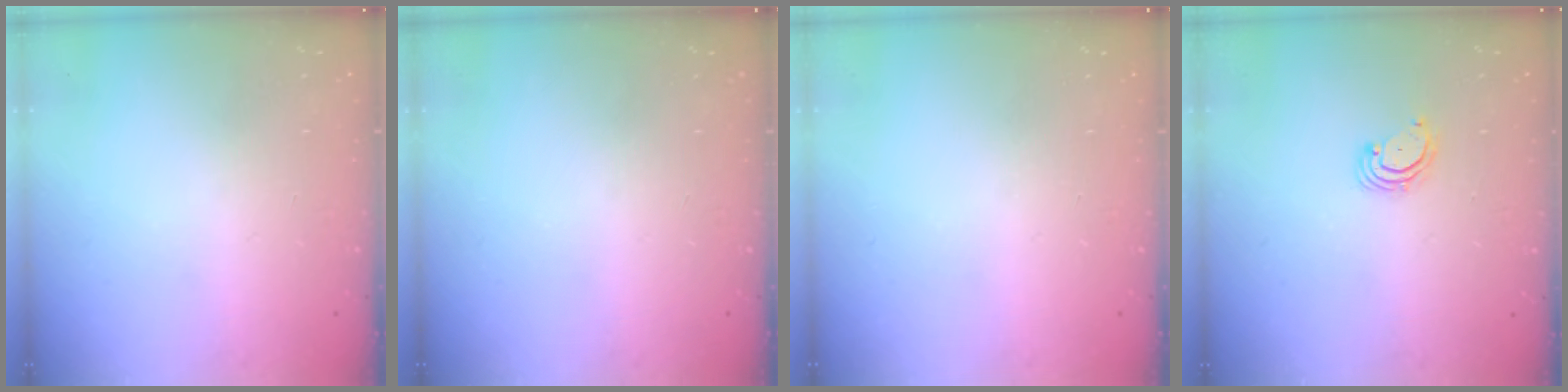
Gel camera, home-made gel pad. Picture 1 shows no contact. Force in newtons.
{"total": 0.0}
{"total": 0.0}
{"total": 2.6, "press": 2.6, "slide": 0.3}